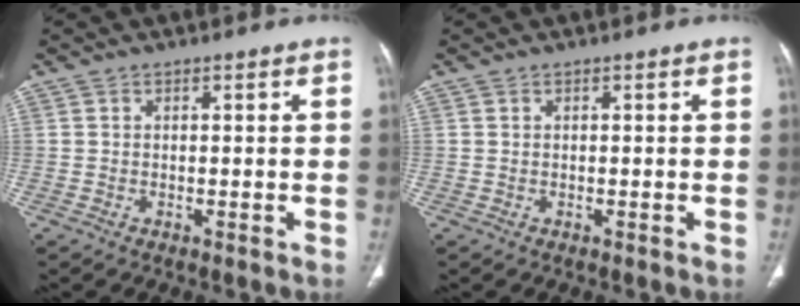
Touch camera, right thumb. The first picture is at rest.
{"total": 0.0}